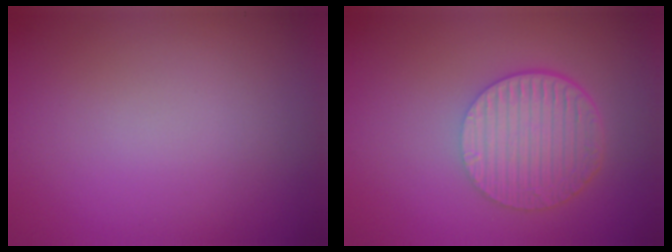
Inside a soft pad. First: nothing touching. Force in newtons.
{"total": 6.4, "press": 4.4, "slide": 4.6}